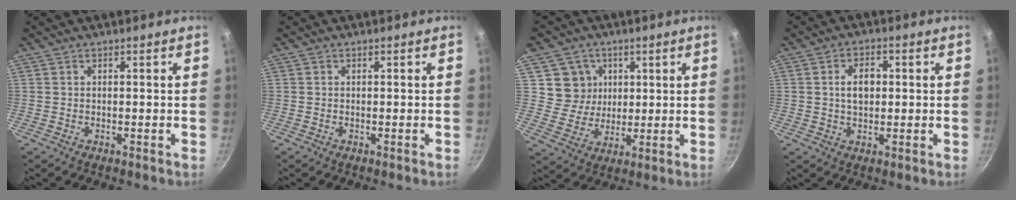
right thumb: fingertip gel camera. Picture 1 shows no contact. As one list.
[{"total": 0.0}, {"total": 8.7, "force": [2.6, 8.0, 1.8], "torque": [0.007, -0.016, 0.047]}, {"total": 5.3, "force": [0.6, 3.6, 3.9], "torque": [-0.047, 0.008, 0.009]}]